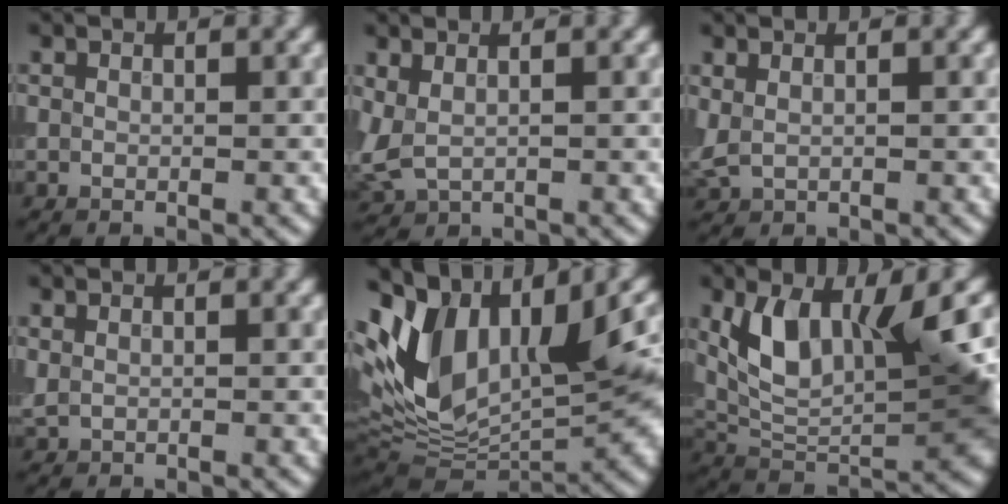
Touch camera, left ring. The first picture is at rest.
{"total": 2.3, "force": [0.9, 1.4, 1.6], "torque": [-0.044, -0.003, 0.029]}
{"total": 1.3, "force": [0.7, 0.7, 0.8], "torque": [-0.018, -0.001, 0.020]}
{"total": 0.5, "force": [0.3, 0.3, 0.3], "torque": [-0.007, 0.000, 0.010]}
{"total": 15.5, "force": [3.1, 8.9, 12.3], "torque": [-0.241, 0.013, 0.060]}
{"total": 10.2, "force": [2.6, 4.7, 8.7], "torque": [-0.161, -0.006, 0.048]}